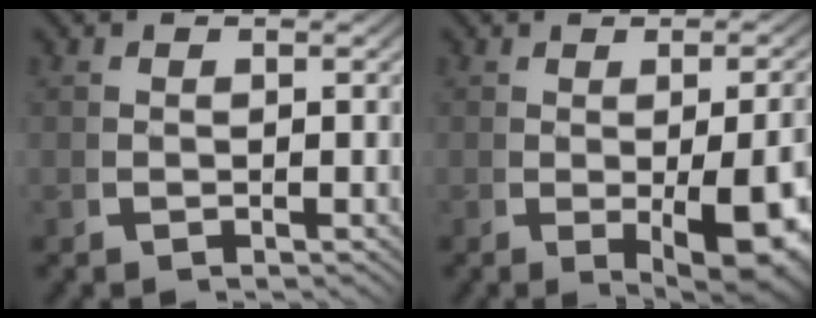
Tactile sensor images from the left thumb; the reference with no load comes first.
{"total": 7.0, "force": [-1.7, 2.8, 6.2], "torque": [-0.089, -0.023, -0.007]}